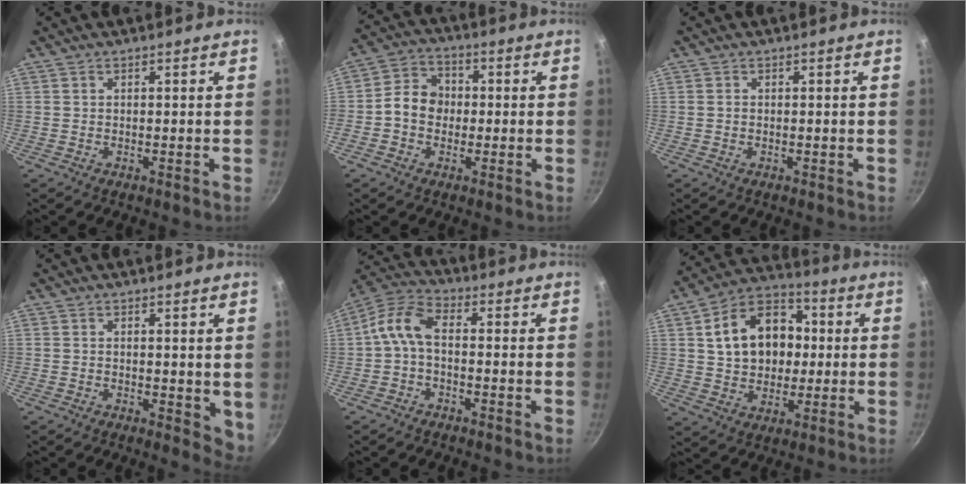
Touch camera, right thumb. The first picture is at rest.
{"total": 7.6, "force": [-0.6, 6.3, 4.1], "torque": [-0.042, 0.022, -0.028]}
{"total": 0.0}
{"total": 4.3, "force": [0.8, 2.0, 3.7], "torque": [-0.037, -0.009, 0.013]}
{"total": 7.0, "force": [-0.9, 4.0, 5.7], "torque": [-0.121, 0.034, -0.032]}
{"total": 16.6, "force": [2.4, 12.6, 10.5], "torque": [-0.139, 0.024, 0.035]}